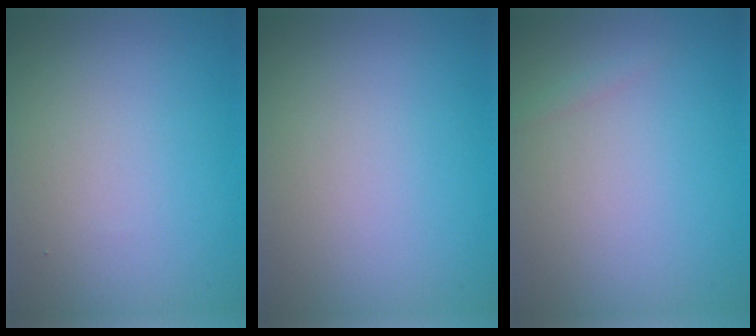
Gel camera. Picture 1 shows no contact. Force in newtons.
{"total": 0.0}
{"total": 0.6, "press": 0.6, "slide": 0.0}